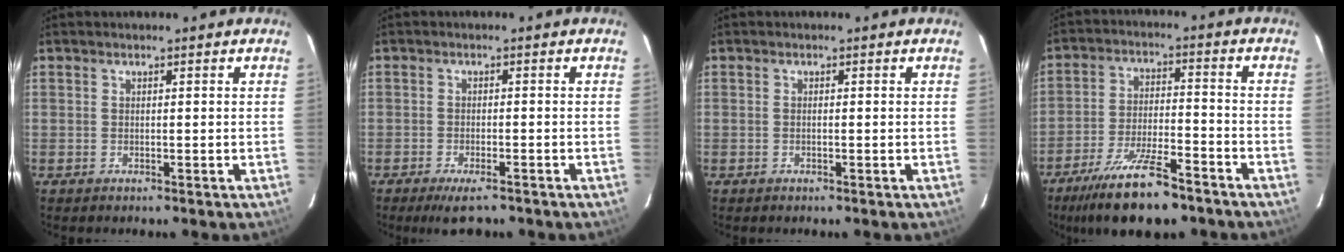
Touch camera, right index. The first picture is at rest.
{"total": 4.8, "force": [-3.7, 1.2, 2.7], "torque": [-0.062, -0.010, -0.061]}
{"total": 0.0}
{"total": 14.6, "force": [-11.0, 3.9, 8.7], "torque": [-0.185, -0.016, -0.186]}